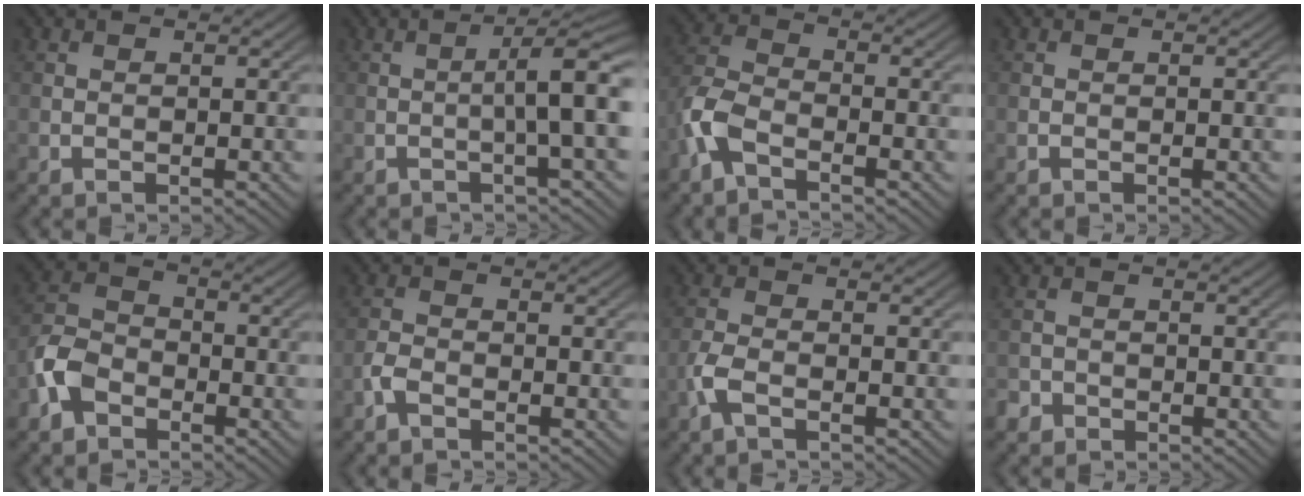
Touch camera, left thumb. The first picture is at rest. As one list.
[{"total": 5.4, "force": [-0.5, 0.4, 5.3], "torque": [-0.086, 0.016, -0.013]}, {"total": 5.4, "force": [-3.3, 2.3, 3.7], "torque": [-0.095, -0.004, -0.087]}, {"total": 0.0}, {"total": 5.4, "force": [-3.1, 3.3, 2.9], "torque": [-0.068, 0.002, -0.079]}, {"total": 2.0, "force": [-1.4, 0.8, 1.2], "torque": [-0.030, 0.000, -0.038]}, {"total": 3.0, "force": [-1.7, 0.9, 2.3], "torque": [-0.062, -0.001, -0.045]}, {"total": 1.6, "force": [-1.2, 1.0, 0.2], "torque": [-0.003, 0.000, -0.030]}]